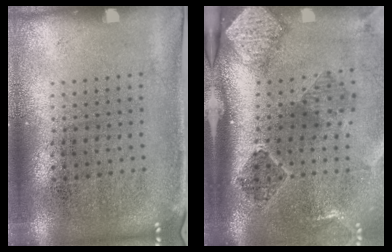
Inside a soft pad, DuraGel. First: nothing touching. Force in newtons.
{"total": 2.9, "press": 1.9, "slide": 2.1}